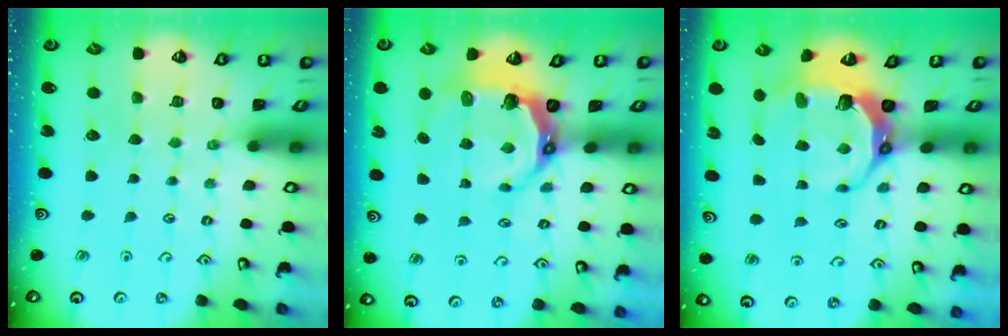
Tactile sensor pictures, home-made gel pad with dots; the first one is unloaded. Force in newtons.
{"total": 7.3, "press": 5.9, "slide": 4.3}
{"total": 10.7, "press": 9.4, "slide": 5.1}